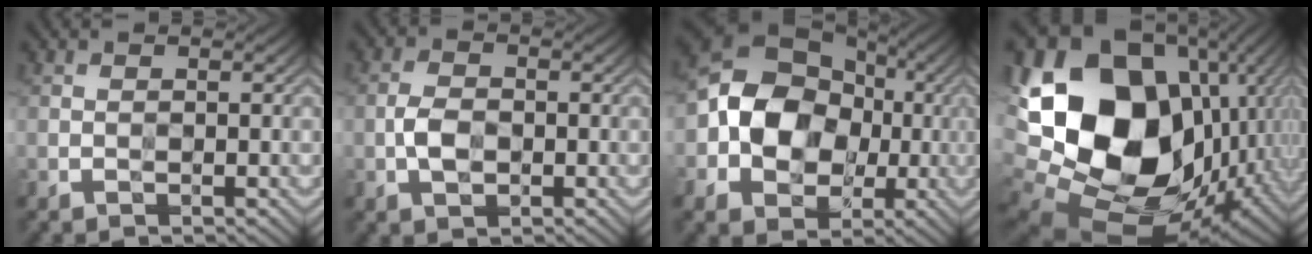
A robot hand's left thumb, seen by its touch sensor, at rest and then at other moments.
{"total": 3.4, "force": [-0.7, 2.2, 2.5], "torque": [-0.055, 0.001, -0.017]}
{"total": 11.7, "force": [-0.7, 9.4, 7.0], "torque": [-0.134, 0.005, -0.032]}
{"total": 23.7, "force": [0.4, 18.3, 15.1], "torque": [-0.353, -0.054, 0.052]}